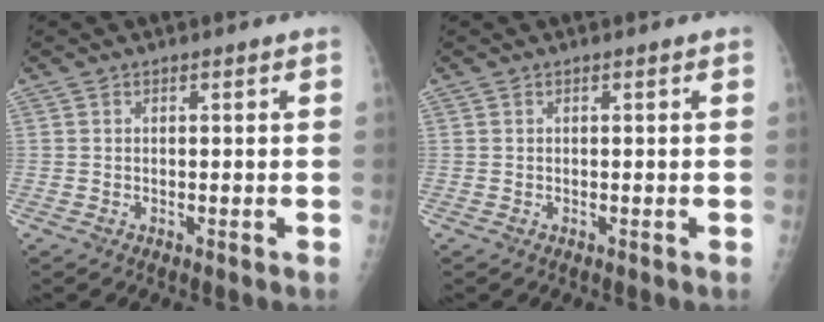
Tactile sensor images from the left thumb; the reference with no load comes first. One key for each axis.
{"total": 0.0}